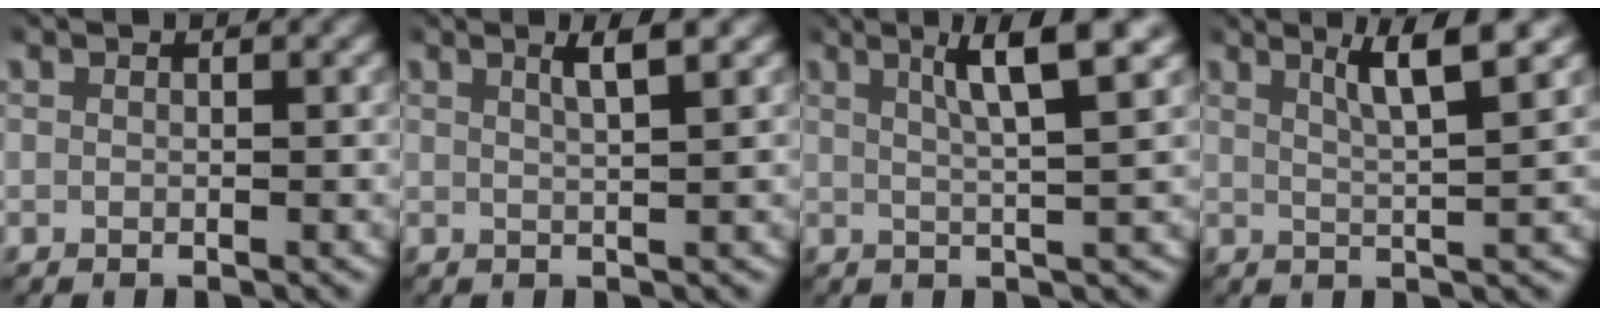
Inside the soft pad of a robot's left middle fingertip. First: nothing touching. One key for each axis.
{"total": 2.2, "fx": 1.4, "fy": -0.1, "fz": 1.7, "tx": -0.035, "ty": 0.003, "tz": 0.023}
{"total": 4.9, "fx": 2.5, "fy": 0.6, "fz": 4.2, "tx": -0.070, "ty": 0.008, "tz": 0.035}
{"total": 4.3, "fx": 2.6, "fy": 0.6, "fz": 3.4, "tx": -0.062, "ty": 0.001, "tz": 0.040}